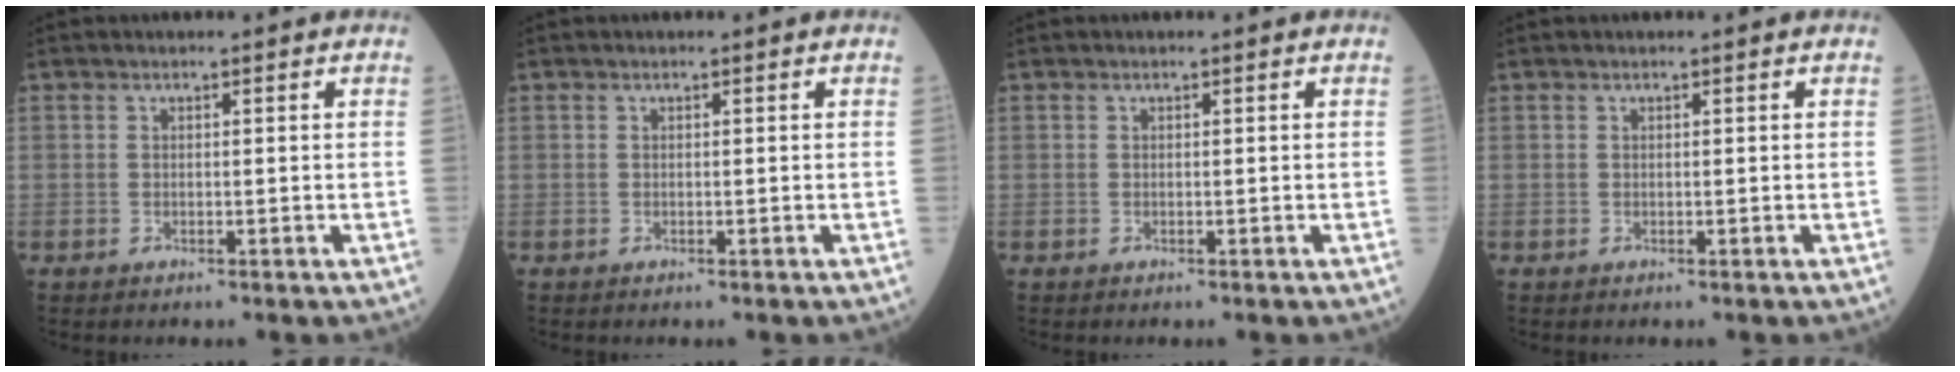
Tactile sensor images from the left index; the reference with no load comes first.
{"total": 0.0}
{"total": 0.0}
{"total": 0.0}